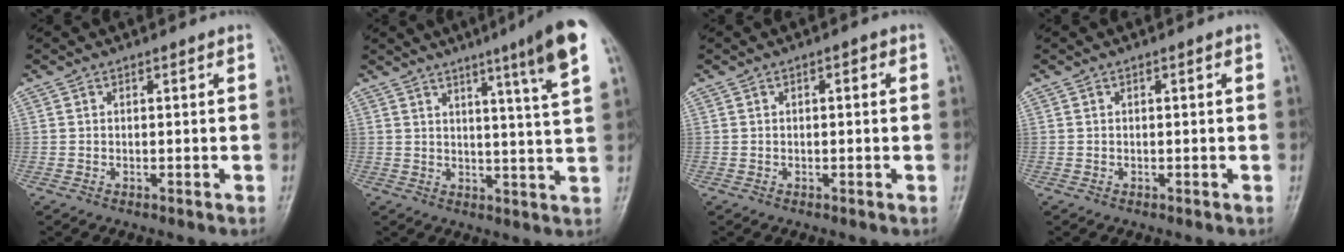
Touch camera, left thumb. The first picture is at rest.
{"total": 10.8, "force": [5.9, -0.4, 9.0], "torque": [-0.128, -0.026, 0.074]}
{"total": 1.2, "force": [0.3, 0.5, 1.1], "torque": [-0.011, 0.004, -0.002]}
{"total": 0.0}